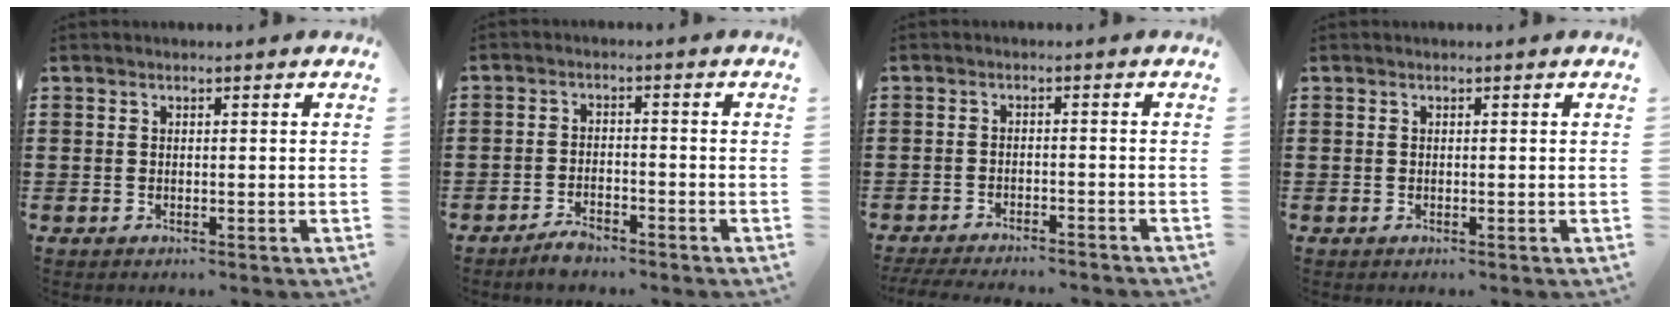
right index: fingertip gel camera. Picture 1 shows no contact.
{"total": 2.6, "force": [-2.4, 0.5, 0.8], "torque": [-0.017, 0.005, -0.047]}
{"total": 3.0, "force": [-3.0, -0.1, 0.6], "torque": [-0.017, -0.006, -0.063]}
{"total": 0.0}